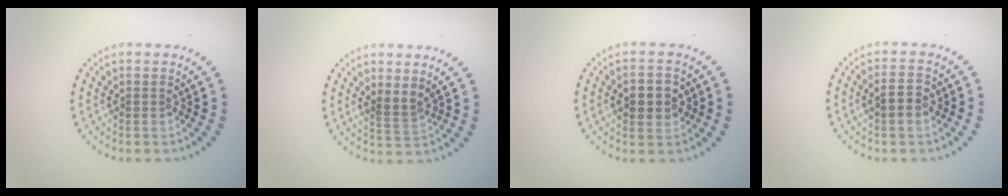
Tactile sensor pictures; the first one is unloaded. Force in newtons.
{"total": 1.5, "press": 1.0, "slide": 1.1}
{"total": 3.2, "press": 3.2, "slide": 0.3}
{"total": 2.2, "press": 2.2, "slide": 0.1}